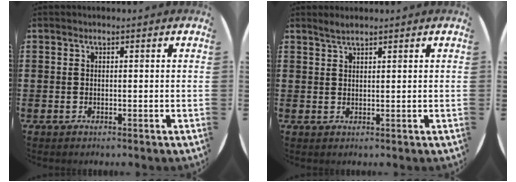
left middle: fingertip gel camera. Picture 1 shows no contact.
{"total": 1.5, "force": [1.4, 0.1, 0.5], "torque": [-0.011, 0.002, 0.027]}